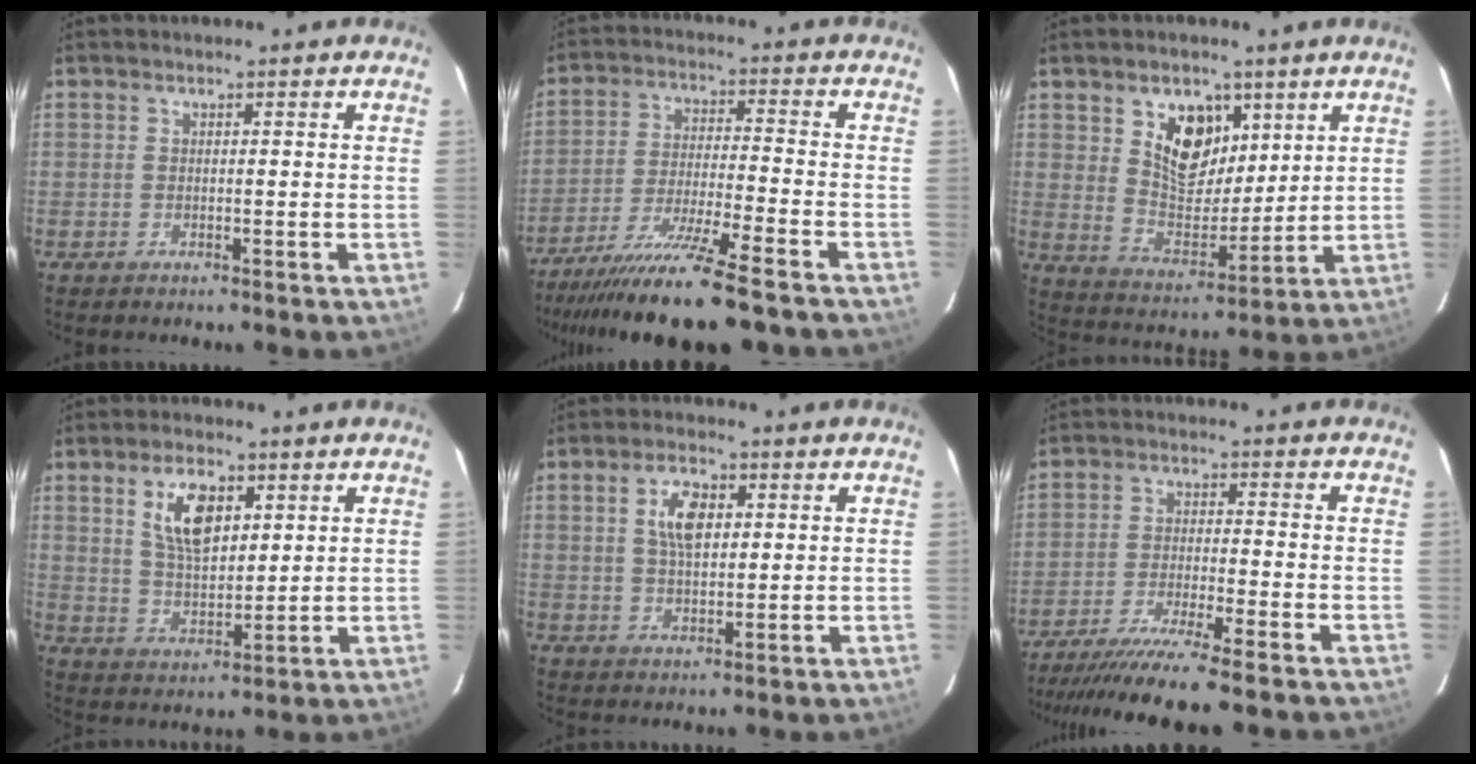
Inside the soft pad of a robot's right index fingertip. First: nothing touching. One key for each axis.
{"total": 16.9, "fx": -14.3, "fy": 0.1, "fz": 9.0, "tx": -0.181, "ty": -0.039, "tz": -0.241}
{"total": 11.1, "fx": 5.3, "fy": 7.2, "fz": 6.6, "tx": -0.110, "ty": -0.006, "tz": 0.103}
{"total": 9.5, "fx": 3.9, "fy": 4.8, "fz": 7.2, "tx": -0.131, "ty": 0.005, "tz": 0.081}
{"total": 6.4, "fx": 1.7, "fy": 3.4, "fz": 5.1, "tx": -0.093, "ty": 0.007, "tz": 0.035}
{"total": 13.3, "fx": -11.3, "fy": -0.5, "fz": 7.0, "tx": -0.147, "ty": -0.028, "tz": -0.189}